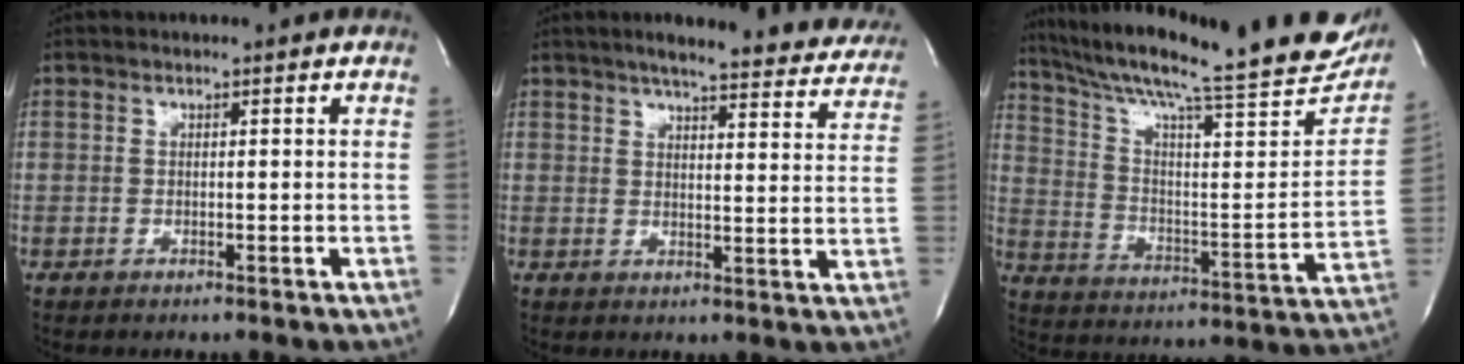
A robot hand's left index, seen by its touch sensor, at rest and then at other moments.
{"total": 20.9, "force": [18.5, 3.7, 8.9], "torque": [-0.117, -0.029, 0.210]}
{"total": 29.6, "force": [25.3, 3.0, 15.1], "torque": [-0.246, -0.068, 0.343]}